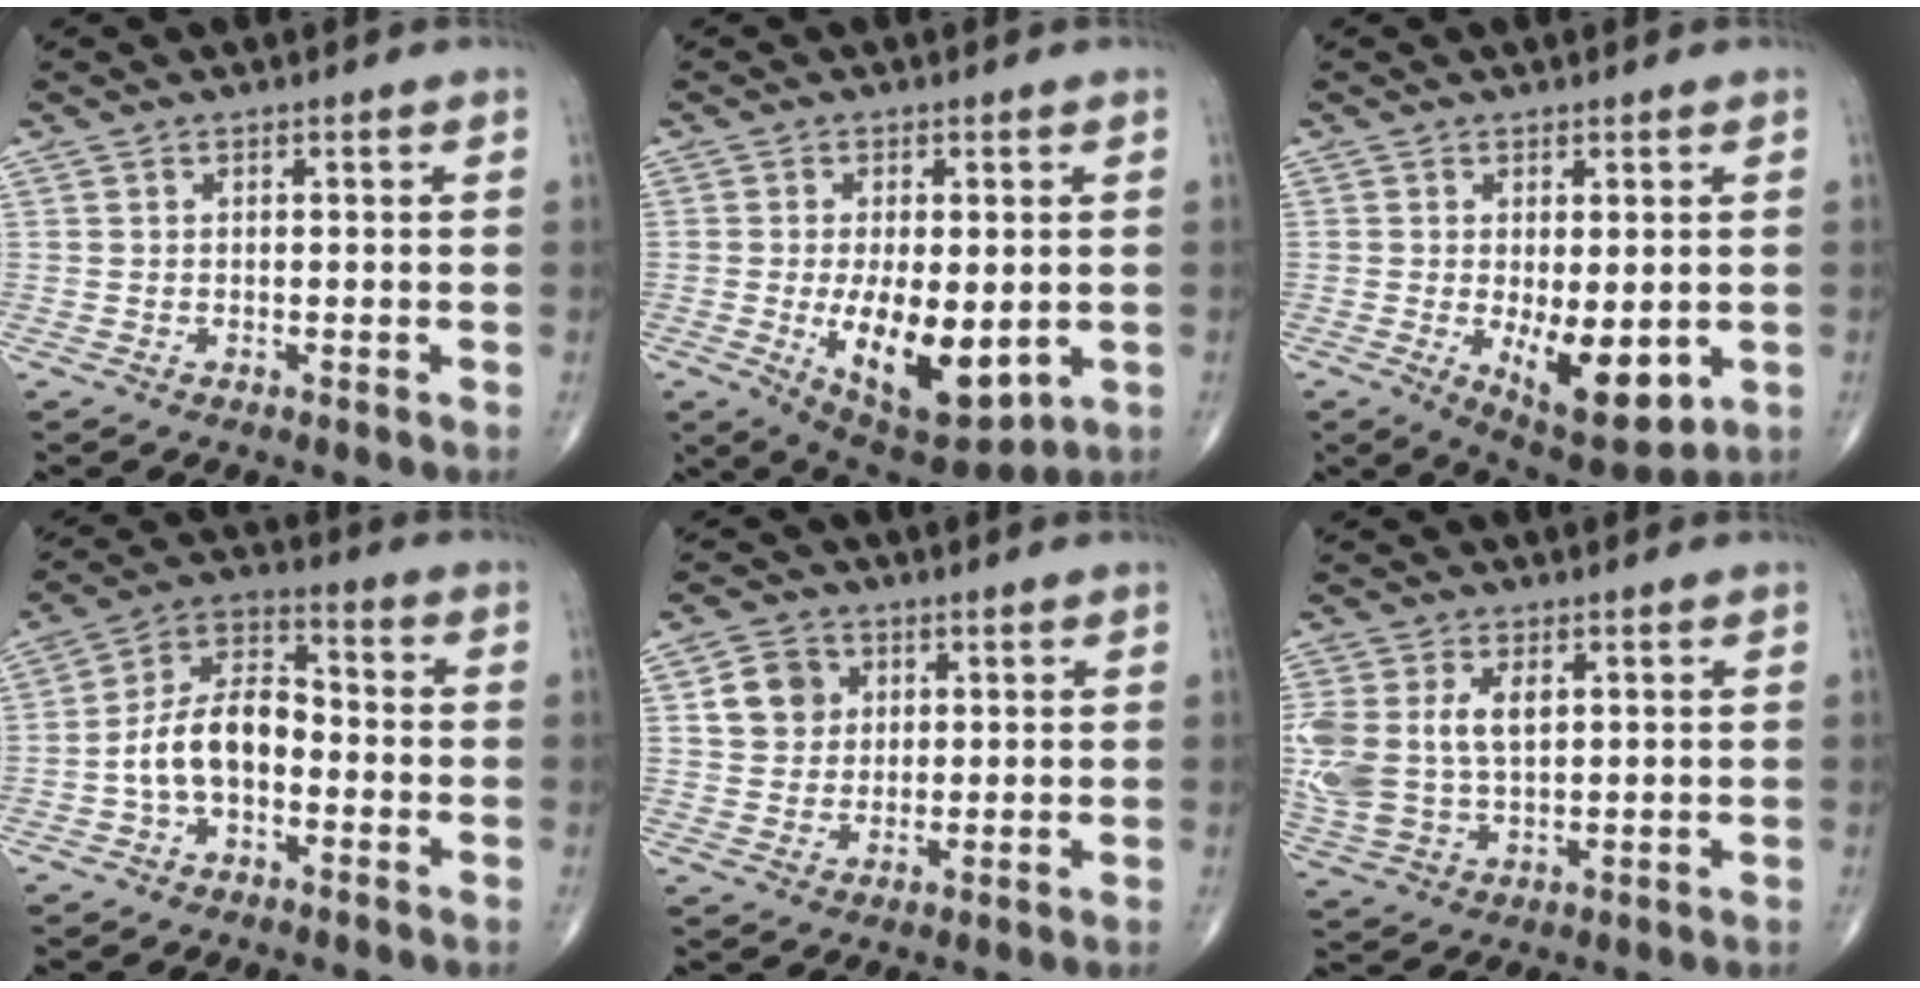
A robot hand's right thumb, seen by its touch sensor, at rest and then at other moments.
{"total": 14.2, "force": [-2.5, 6.4, 12.4], "torque": [-0.183, -0.022, -0.021]}
{"total": 10.8, "force": [-2.0, 4.7, 9.5], "torque": [-0.125, -0.022, -0.017]}
{"total": 10.8, "force": [-2.6, 6.4, 8.3], "torque": [-0.143, 0.045, -0.058]}
{"total": 6.8, "force": [1.9, 6.0, 2.7], "torque": [-0.022, -0.004, 0.032]}
{"total": 12.9, "force": [2.3, 7.9, 9.9], "torque": [-0.226, 0.003, 0.053]}